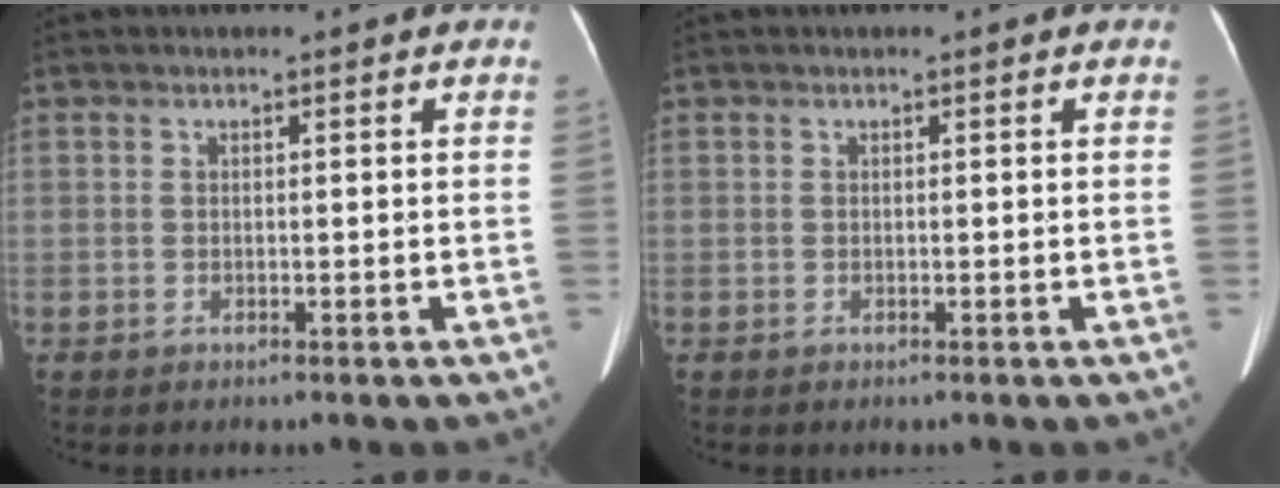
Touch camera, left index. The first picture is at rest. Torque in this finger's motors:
{"motor_torque": [0.09, -0.04, 0.02, 0.01]}